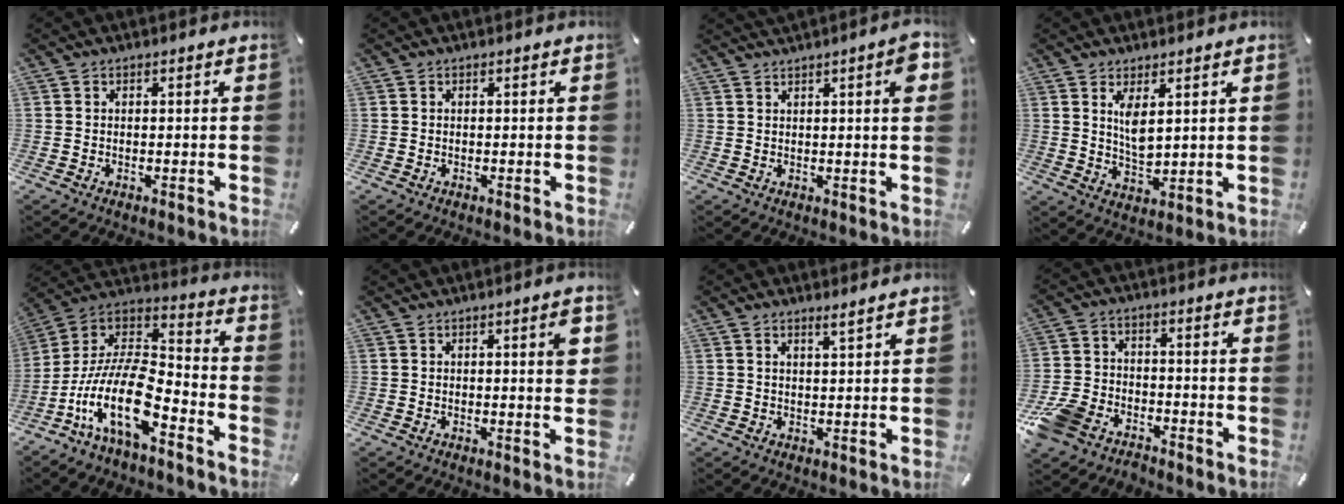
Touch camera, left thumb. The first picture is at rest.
{"total": 0.0}
{"total": 4.7, "force": [2.3, 0.7, 4.0], "torque": [-0.064, -0.006, 0.036]}
{"total": 5.8, "force": [2.9, 2.3, 4.5], "torque": [-0.088, -0.018, 0.046]}
{"total": 18.5, "force": [-10.1, 7.0, 13.9], "torque": [-0.306, 0.018, -0.184]}
{"total": 4.3, "force": [1.4, 0.8, 4.0], "torque": [-0.052, -0.008, 0.017]}
{"total": 2.2, "force": [1.8, -0.1, 1.3], "torque": [-0.026, -0.003, 0.032]}
{"total": 9.0, "force": [-6.5, 5.3, 3.2], "torque": [-0.071, 0.032, -0.125]}